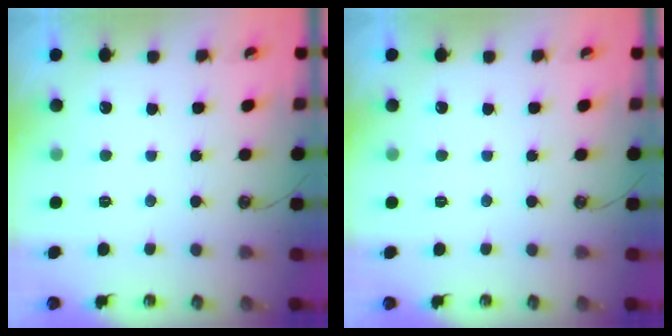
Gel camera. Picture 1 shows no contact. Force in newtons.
{"total": 0.0}